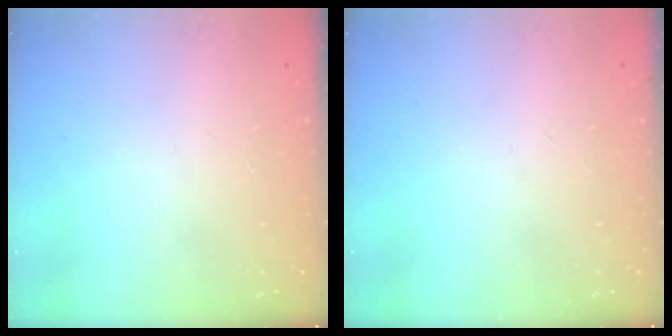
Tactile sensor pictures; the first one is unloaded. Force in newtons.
{"total": 0.0}